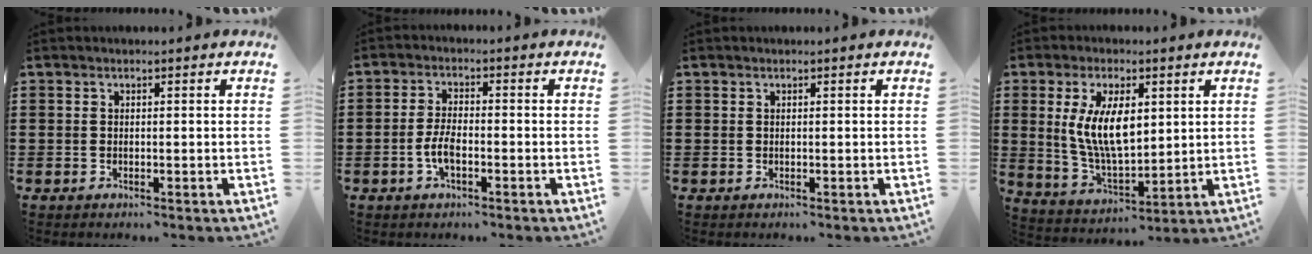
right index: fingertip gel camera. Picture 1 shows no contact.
{"total": 4.2, "force": [-1.5, 1.6, 3.5], "torque": [-0.083, 0.000, -0.034]}
{"total": 0.0}
{"total": 9.9, "force": [2.1, 4.6, 8.5], "torque": [-0.180, 0.008, 0.037]}